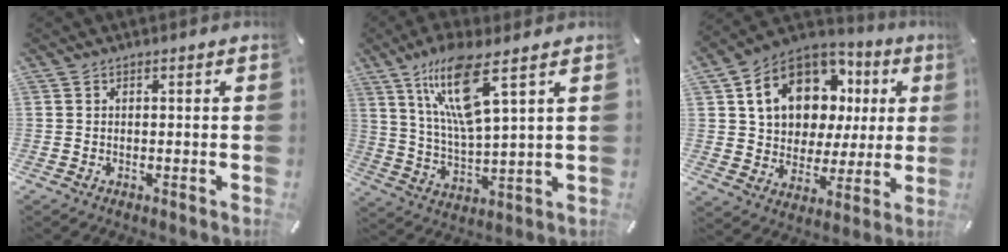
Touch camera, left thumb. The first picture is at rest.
{"total": 14.2, "force": [8.0, 3.3, 11.3], "torque": [-0.237, -0.018, 0.134]}
{"total": 16.3, "force": [6.8, 12.3, 8.3], "torque": [-0.162, -0.029, 0.130]}